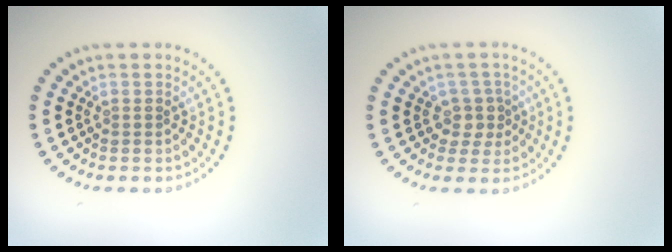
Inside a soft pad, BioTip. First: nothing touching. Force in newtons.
{"total": 2.1, "press": 1.6, "slide": 1.3}